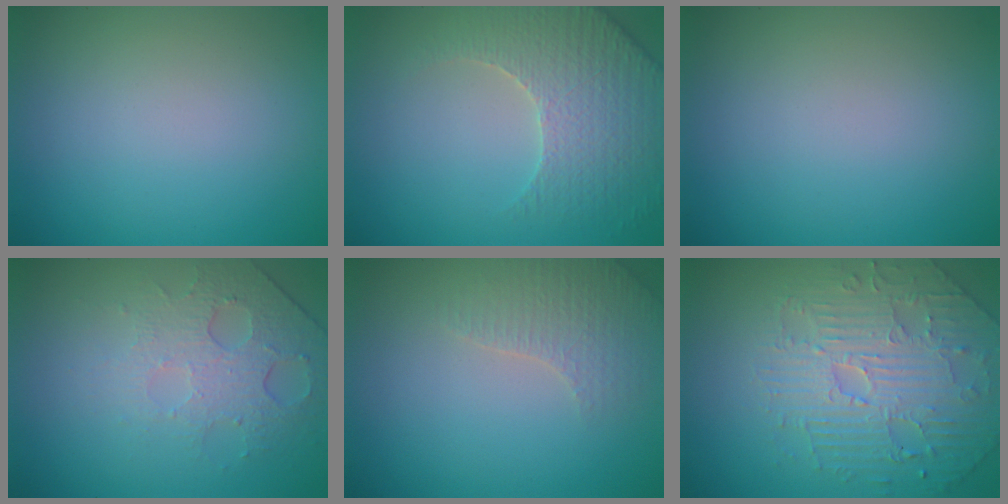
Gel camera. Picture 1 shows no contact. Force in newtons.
{"total": 4.6, "press": 4.3, "slide": 1.4}
{"total": 0.0}
{"total": 4.6, "press": 3.0, "slide": 3.5}
{"total": 2.6, "press": 2.5, "slide": 0.5}
{"total": 4.7, "press": 4.7, "slide": 0.5}